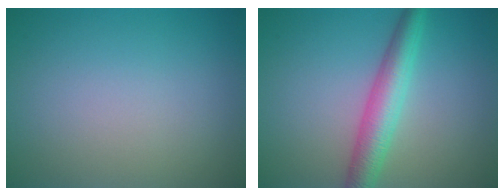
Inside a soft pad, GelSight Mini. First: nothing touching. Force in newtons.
{"total": 4.4, "press": 4.4, "slide": 0.1}